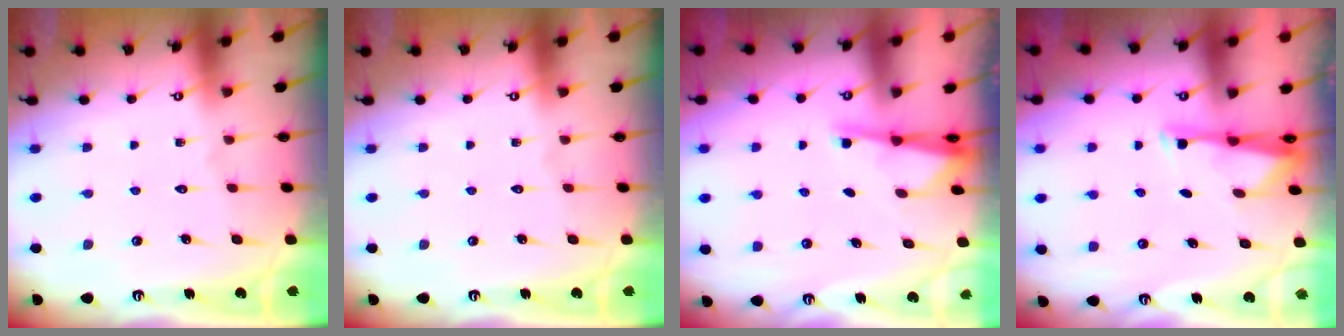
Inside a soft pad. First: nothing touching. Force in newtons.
{"total": 0.0}
{"total": 2.7, "press": 2.7, "slide": 0.5}
{"total": 2.9, "press": 2.9, "slide": 0.6}